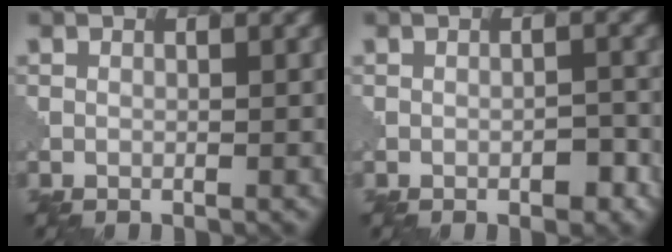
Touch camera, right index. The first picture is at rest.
{"total": 1.7, "force": [-0.8, 0.8, 1.3], "torque": [-0.018, 0.003, -0.012]}